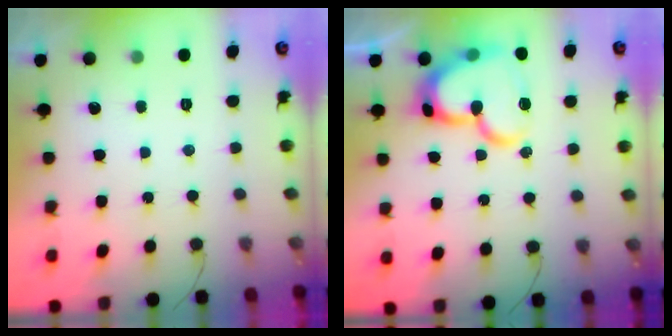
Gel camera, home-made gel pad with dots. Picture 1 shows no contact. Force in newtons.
{"total": 18.5, "press": 18.4, "slide": 2.1}